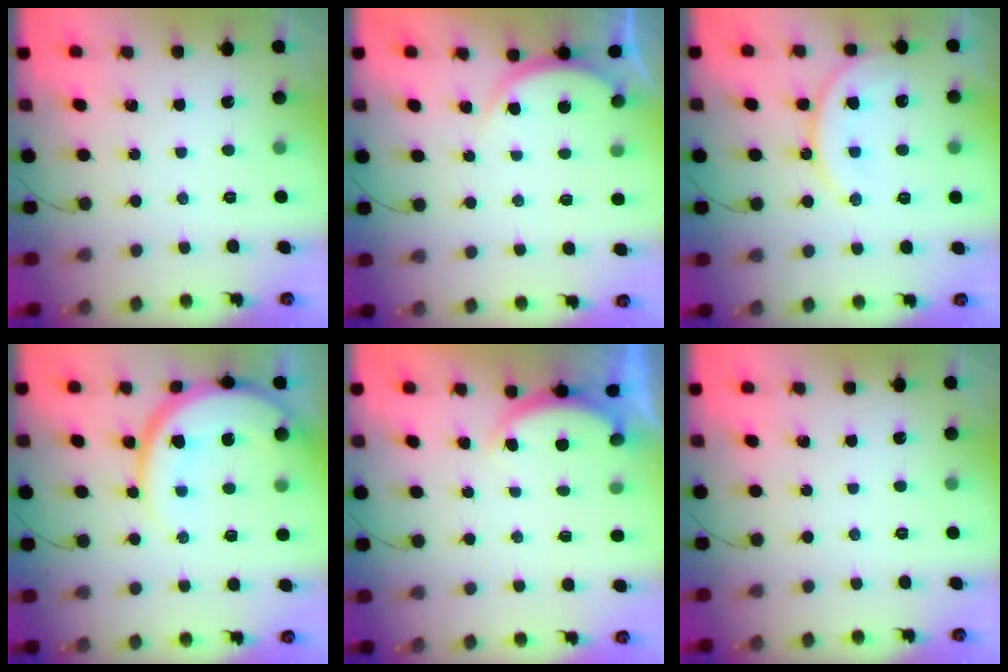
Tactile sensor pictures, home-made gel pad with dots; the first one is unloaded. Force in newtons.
{"total": 4.1, "press": 4.0, "slide": 0.5}
{"total": 15.0, "press": 14.9, "slide": 1.7}
{"total": 13.9, "press": 13.8, "slide": 1.4}
{"total": 3.0, "press": 2.9, "slide": 0.6}
{"total": 0.0}